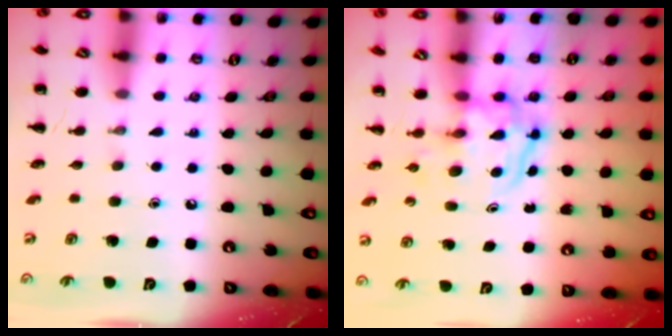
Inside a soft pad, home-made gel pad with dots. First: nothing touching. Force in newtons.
{"total": 3.9, "press": 3.9, "slide": 0.4}